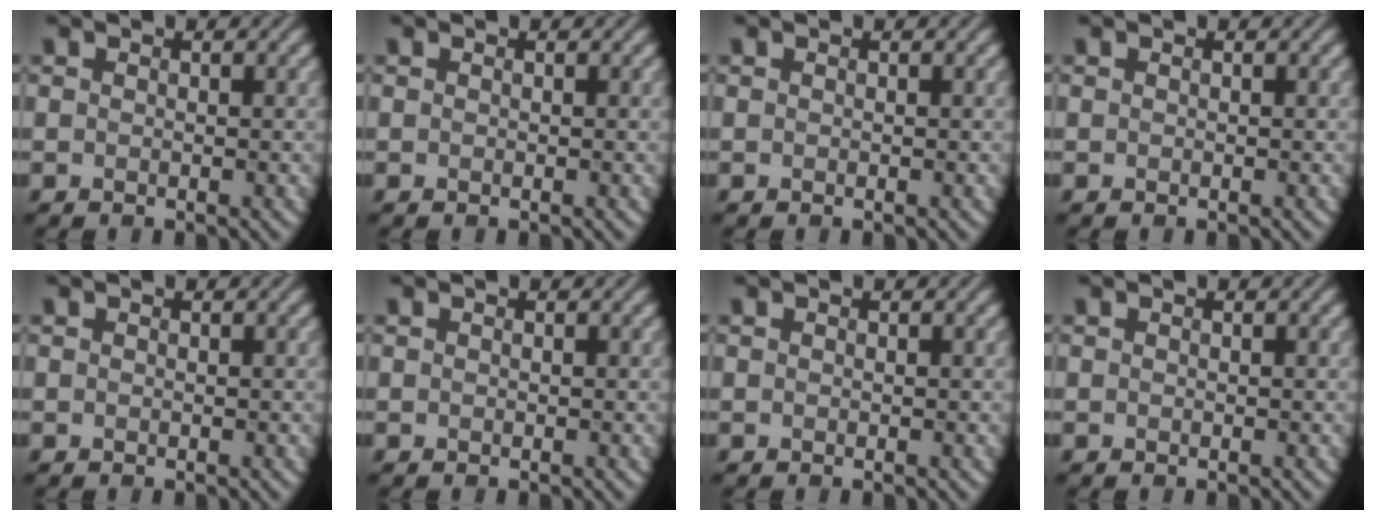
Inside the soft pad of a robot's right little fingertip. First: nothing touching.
{"total": 0.0}
{"total": 0.0}
{"total": 0.0}
{"total": 0.0}
{"total": 0.0}
{"total": 0.0}
{"total": 0.0}